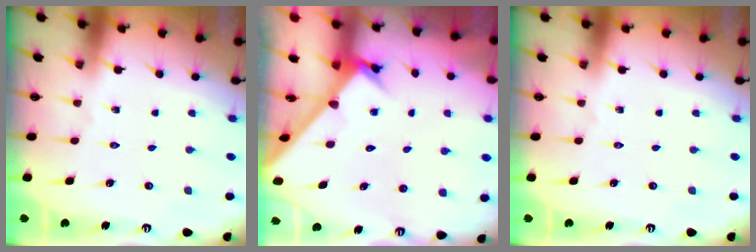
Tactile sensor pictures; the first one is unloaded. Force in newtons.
{"total": 2.6, "press": 2.6, "slide": 0.3}
{"total": 0.0}